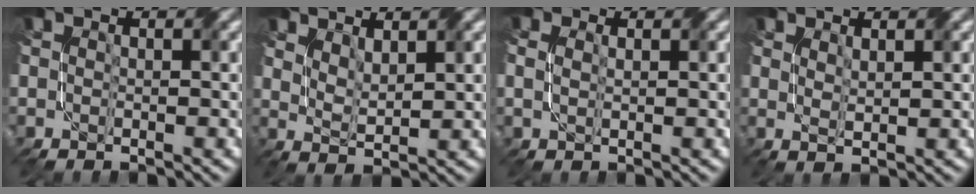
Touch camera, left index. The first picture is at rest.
{"total": 2.9, "force": [2.5, 0.9, 1.2], "torque": [-0.033, 0.000, 0.050]}
{"total": 1.7, "force": [0.9, 1.1, 0.9], "torque": [-0.016, 0.007, 0.003]}
{"total": 1.2, "force": [1.1, 0.2, 0.5], "torque": [-0.013, -0.004, 0.024]}